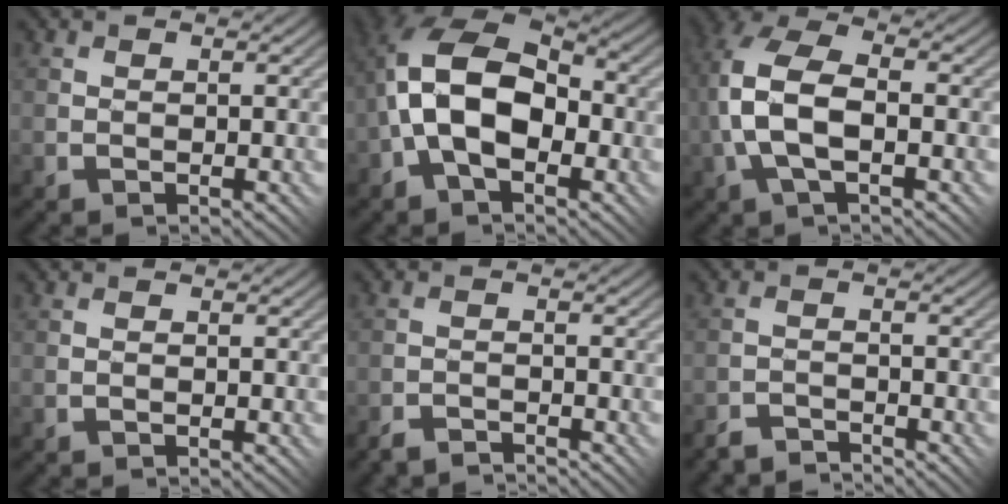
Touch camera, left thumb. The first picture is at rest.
{"total": 12.8, "force": [-1.8, 7.9, 9.9], "torque": [-0.188, 0.005, -0.041]}
{"total": 10.1, "force": [-1.1, 5.4, 8.5], "torque": [-0.202, 0.013, -0.027]}
{"total": 0.0}
{"total": 2.4, "force": [-2.4, -0.1, 0.1], "torque": [-0.001, 0.008, -0.053]}
{"total": 3.0, "force": [-3.0, -0.1, 0.0], "torque": [0.003, 0.009, -0.064]}